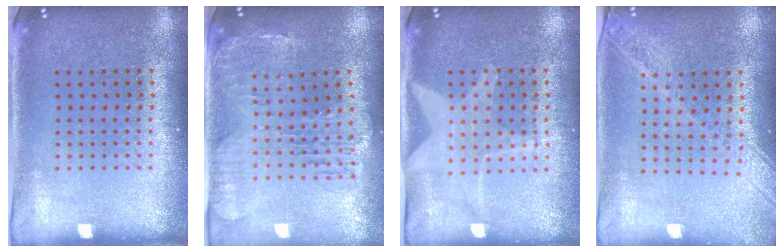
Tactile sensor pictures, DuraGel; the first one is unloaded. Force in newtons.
{"total": 1.5, "press": 1.4, "slide": 0.4}
{"total": 1.6, "press": 1.5, "slide": 0.6}
{"total": 1.8, "press": 1.6, "slide": 0.8}